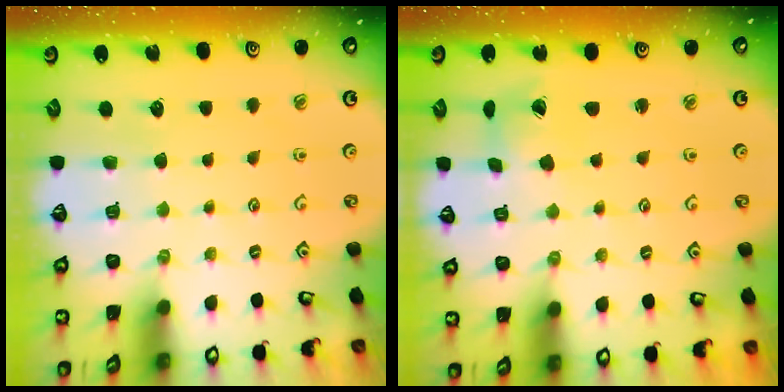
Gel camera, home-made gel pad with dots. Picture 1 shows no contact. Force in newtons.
{"total": 2.8, "press": 2.8, "slide": 0.4}